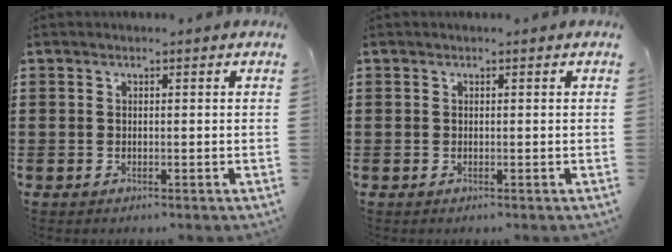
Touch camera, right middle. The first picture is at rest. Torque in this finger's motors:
{"motor_torque": [0.01, -0.01, 0.00, 0.00]}